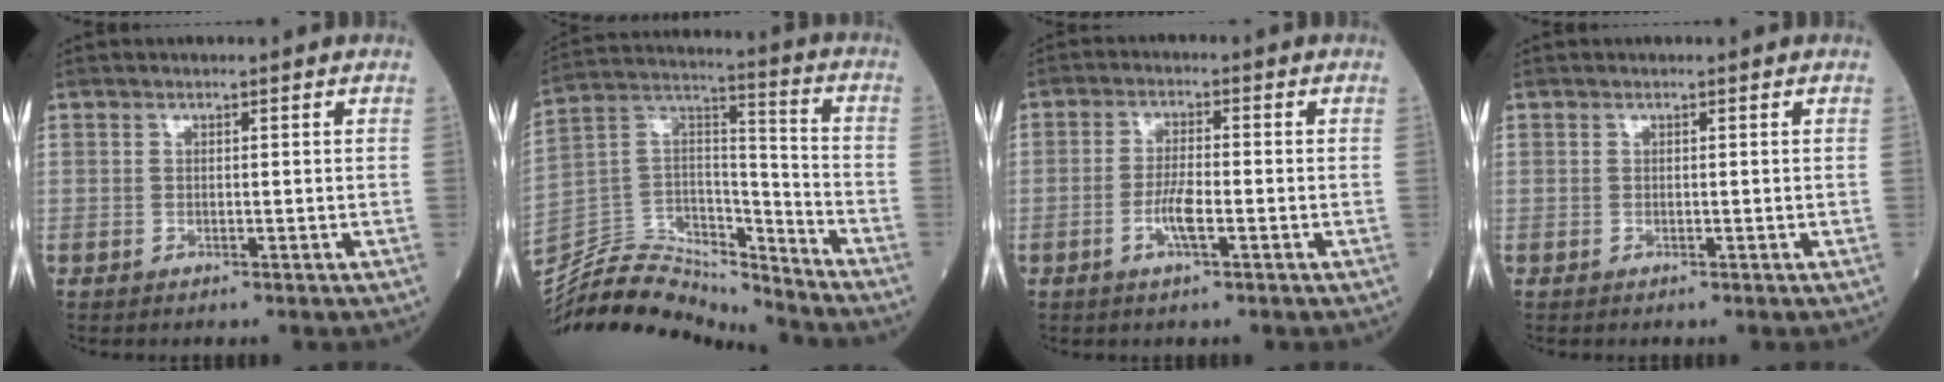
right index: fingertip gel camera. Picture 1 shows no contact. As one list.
[{"total": 18.9, "force": [-18.4, 3.5, 2.5], "torque": [-0.051, 0.058, -0.313]}, {"total": 4.2, "force": [-1.5, 0.7, 3.9], "torque": [-0.078, -0.001, -0.031]}, {"total": 0.0}]